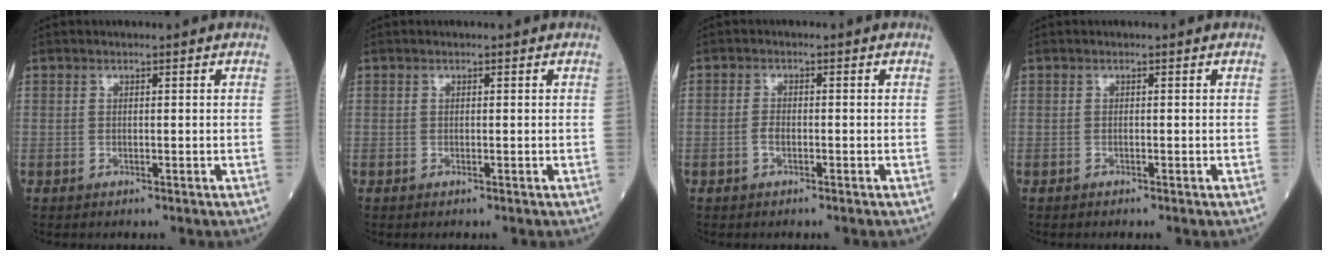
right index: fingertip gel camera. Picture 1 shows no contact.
{"total": 0.0}
{"total": 1.4, "force": [-0.6, 0.5, 1.1], "torque": [-0.024, 0.003, -0.010]}
{"total": 0.0}